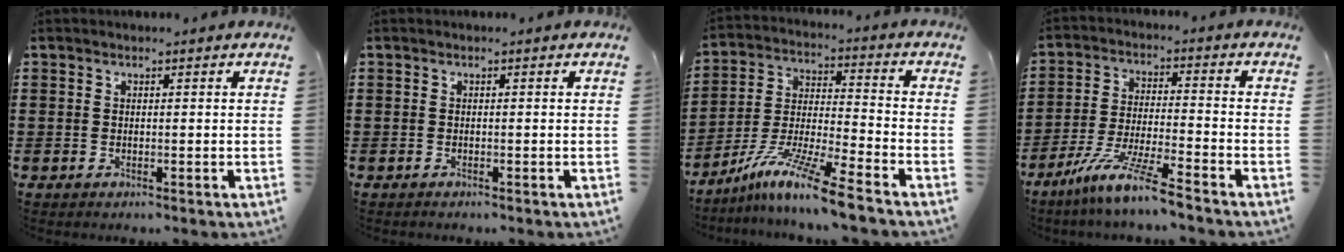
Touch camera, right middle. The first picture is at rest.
{"total": 0.0}
{"total": 10.8, "force": [-8.7, -0.5, 6.3], "torque": [-0.133, -0.005, -0.178]}
{"total": 8.7, "force": [-7.1, -0.7, 5.0], "torque": [-0.108, -0.015, -0.142]}